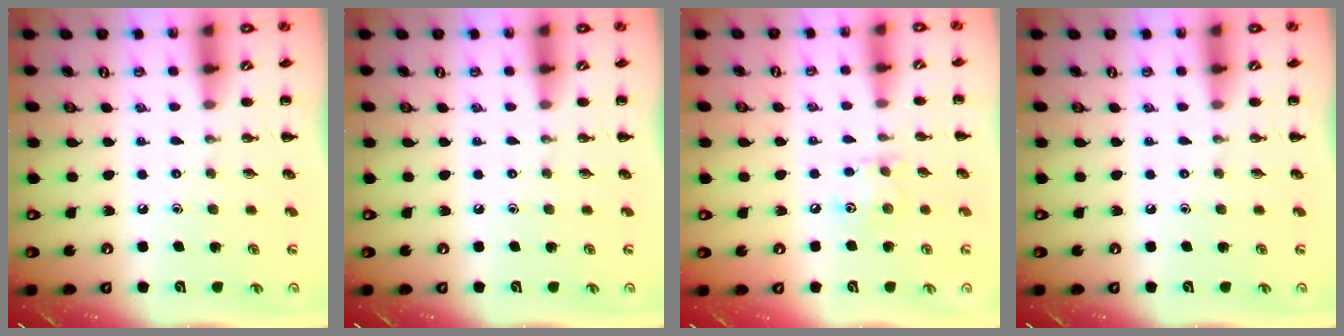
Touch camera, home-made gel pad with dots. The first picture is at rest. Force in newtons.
{"total": 0.0}
{"total": 7.2, "press": 7.1, "slide": 1.0}
{"total": 0.0}